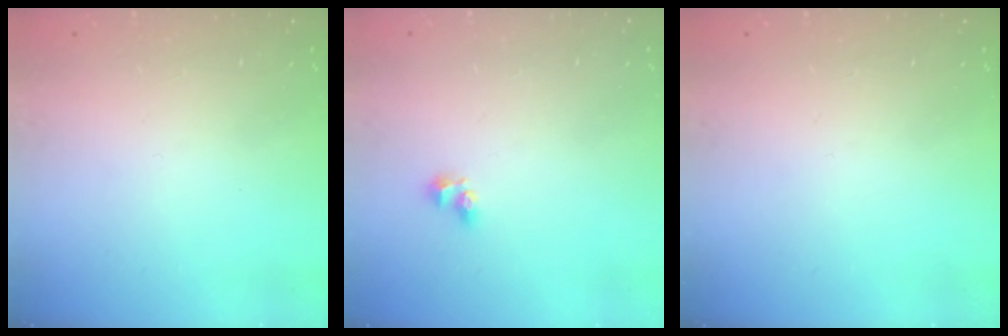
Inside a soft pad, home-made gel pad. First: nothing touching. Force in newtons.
{"total": 2.7, "press": 2.5, "slide": 1.0}
{"total": 0.0}